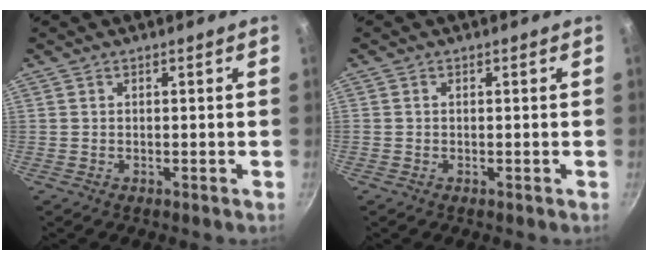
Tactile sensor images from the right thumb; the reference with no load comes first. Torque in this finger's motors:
{"motor_torque": [-0.20, -0.21, -0.01, 0.43, -0.02]}